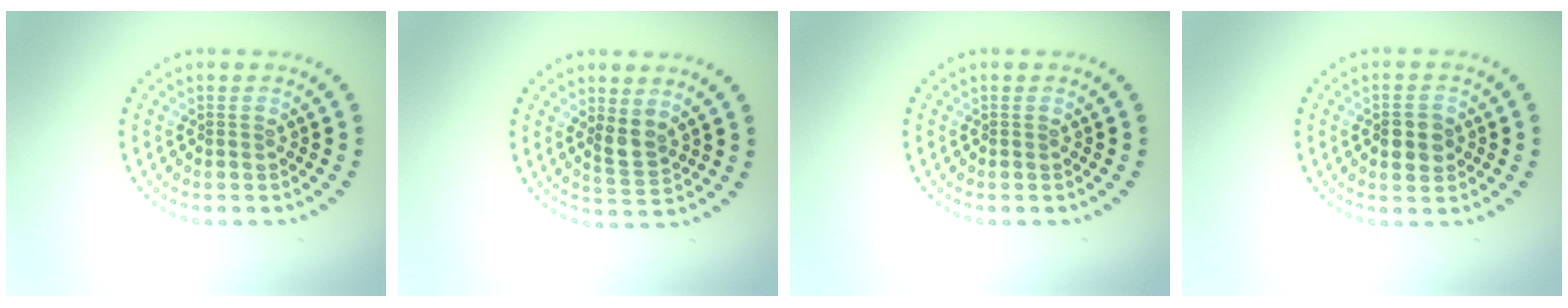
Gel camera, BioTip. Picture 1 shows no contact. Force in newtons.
{"total": 2.2, "press": 1.9, "slide": 1.2}
{"total": 0.0}
{"total": 2.7, "press": 2.7, "slide": 0.1}